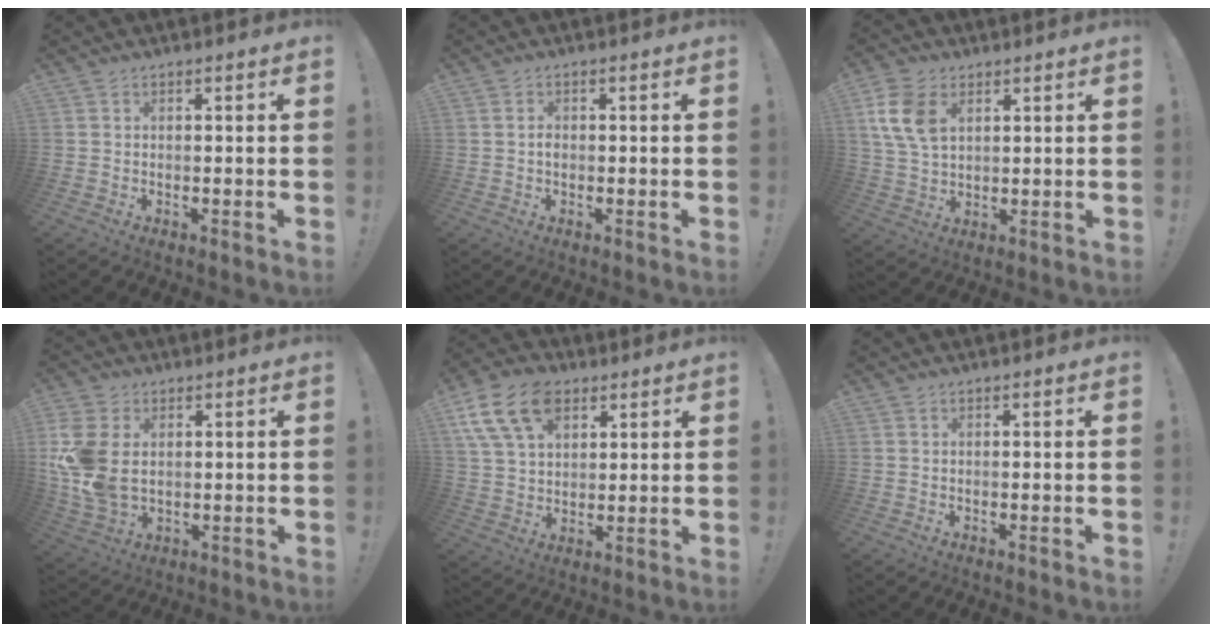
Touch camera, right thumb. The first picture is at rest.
{"total": 1.4, "force": [-0.4, 0.9, 0.9], "torque": [-0.016, 0.004, -0.008]}
{"total": 11.6, "force": [4.4, 7.7, 7.5], "torque": [-0.152, -0.003, 0.085]}
{"total": 14.0, "force": [2.1, 9.8, 9.8], "torque": [-0.205, -0.008, 0.041]}
{"total": 15.7, "force": [7.7, 10.2, 9.0], "torque": [-0.165, -0.027, 0.147]}
{"total": 0.0}